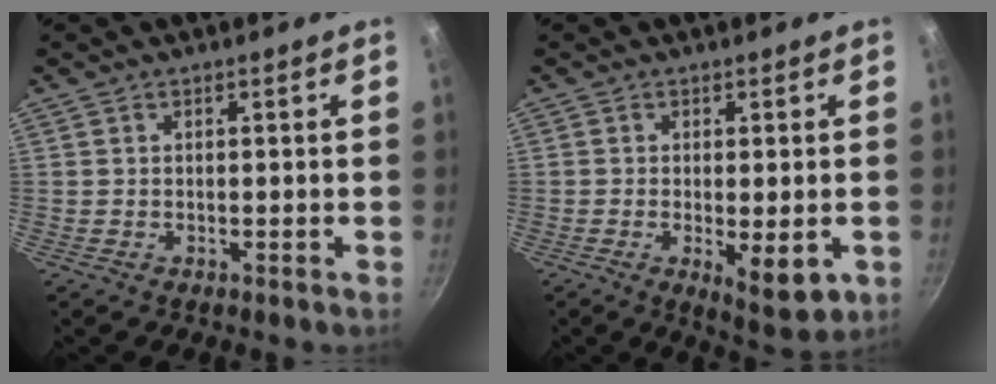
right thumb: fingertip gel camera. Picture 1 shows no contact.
{"total": 7.9, "force": [-1.9, 2.8, 7.1], "torque": [-0.099, -0.011, -0.018]}